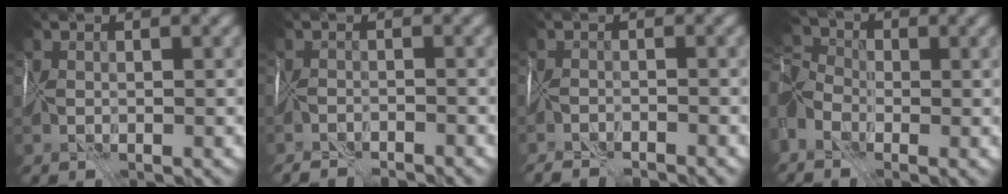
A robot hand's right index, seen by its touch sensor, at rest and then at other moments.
{"total": 4.5, "force": [-4.4, 0.5, 0.7], "torque": [-0.007, -0.008, -0.060]}
{"total": 4.9, "force": [-4.8, 0.7, 0.8], "torque": [-0.006, -0.011, -0.065]}
{"total": 6.6, "force": [-2.4, 4.1, 4.6], "torque": [-0.110, -0.007, -0.038]}